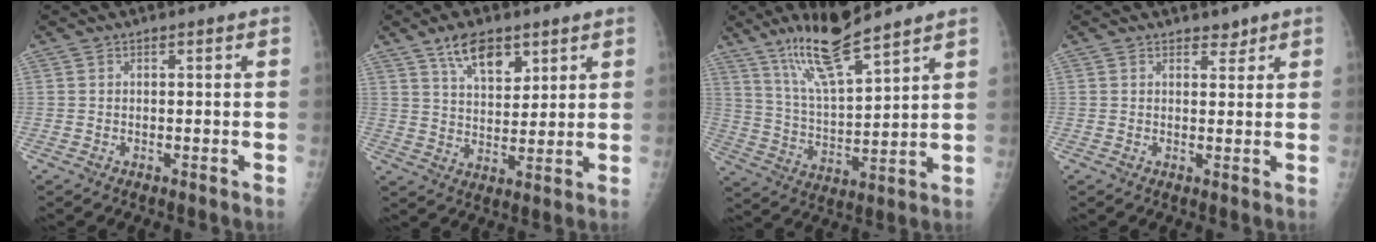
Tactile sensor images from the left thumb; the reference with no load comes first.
{"total": 8.7, "force": [5.2, 4.4, 5.4], "torque": [-0.066, -0.029, 0.094]}
{"total": 12.7, "force": [9.8, 2.0, 7.9], "torque": [-0.139, -0.063, 0.191]}
{"total": 1.6, "force": [1.2, 0.9, 0.3], "torque": [0.011, -0.009, 0.014]}